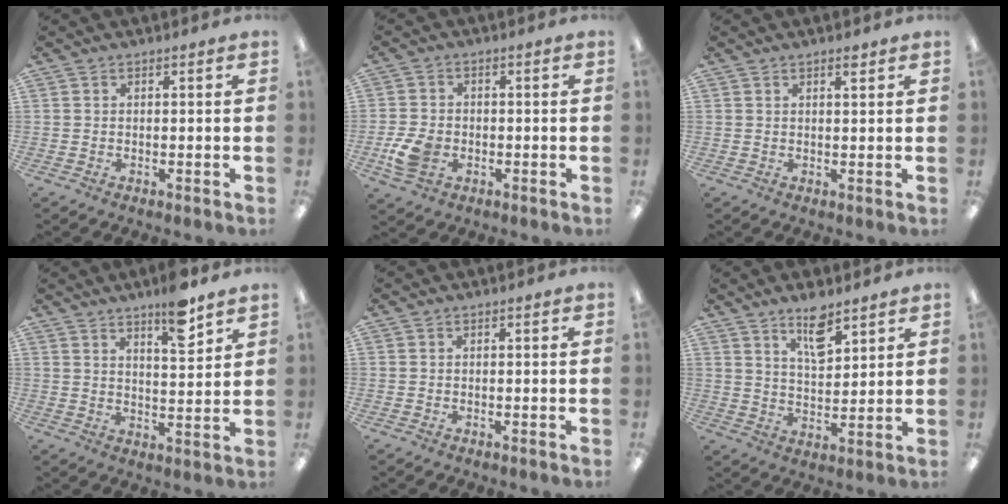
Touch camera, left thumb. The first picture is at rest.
{"total": 6.7, "force": [-2.0, 4.9, 4.1], "torque": [-0.082, 0.004, -0.035]}
{"total": 1.6, "force": [1.4, 0.2, 0.7], "torque": [-0.017, -0.002, 0.026]}
{"total": 9.2, "force": [6.9, 2.2, 5.7], "torque": [-0.074, -0.042, 0.111]}
{"total": 0.0}
{"total": 8.6, "force": [6.1, 3.4, 5.0], "torque": [-0.074, -0.032, 0.103]}